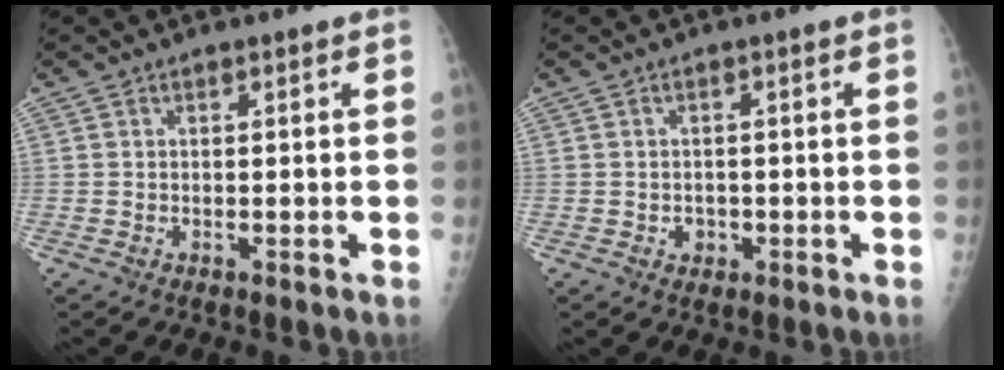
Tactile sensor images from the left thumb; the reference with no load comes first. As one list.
[{"total": 2.0, "force": [-0.6, 1.7, 0.7], "torque": [-0.001, 0.004, -0.005]}]